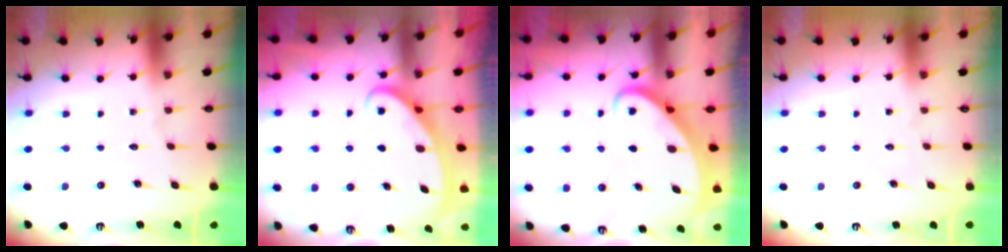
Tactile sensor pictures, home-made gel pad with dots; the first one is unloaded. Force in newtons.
{"total": 2.6, "press": 2.6, "slide": 0.4}
{"total": 2.8, "press": 2.8, "slide": 0.3}
{"total": 0.0}